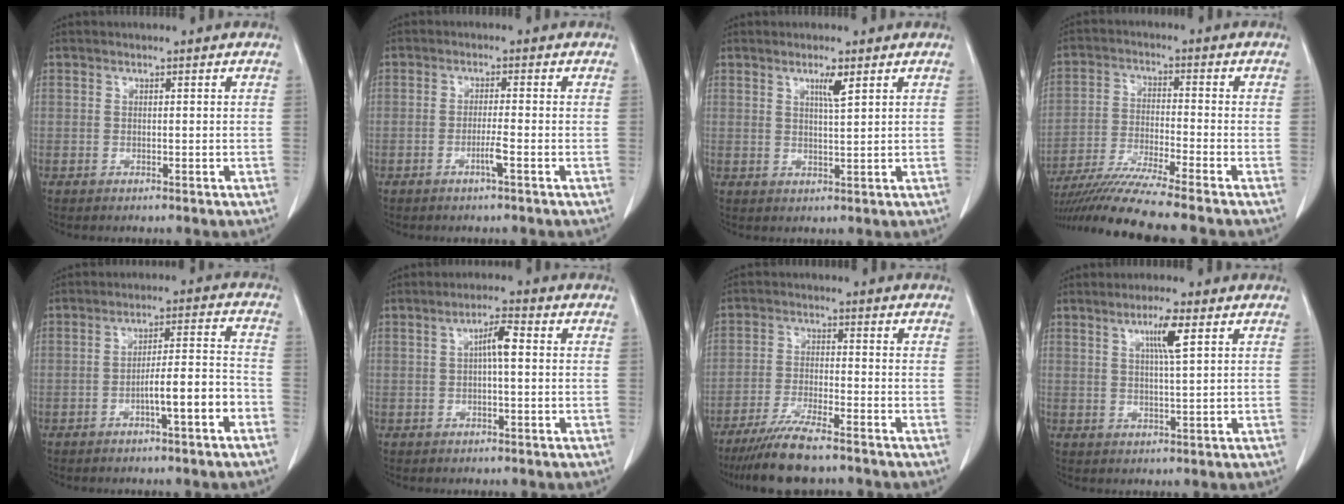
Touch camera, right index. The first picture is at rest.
{"total": 2.5, "force": [-1.2, -0.4, 2.2], "torque": [-0.044, -0.003, -0.024]}
{"total": 2.9, "force": [1.6, 0.0, 2.4], "torque": [-0.044, -0.004, 0.029]}
{"total": 11.9, "force": [-10.3, -1.9, 5.8], "torque": [-0.093, -0.027, -0.177]}
{"total": 7.5, "force": [-3.5, 0.4, 6.6], "torque": [-0.104, 0.020, -0.051]}
{"total": 3.7, "force": [0.4, 0.5, 3.6], "torque": [-0.063, 0.010, 0.005]}
{"total": 8.4, "force": [-6.9, 0.6, 4.8], "torque": [-0.085, -0.022, -0.119]}
{"total": 4.8, "force": [2.0, -0.2, 4.3], "torque": [-0.074, -0.002, 0.034]}